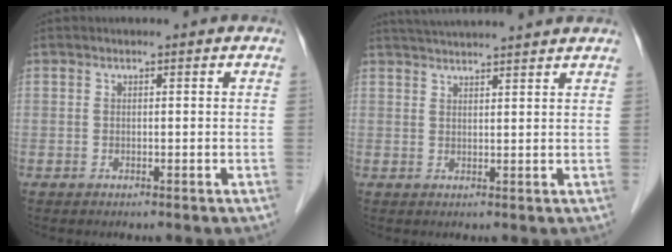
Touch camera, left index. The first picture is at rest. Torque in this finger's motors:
{"motor_torque": [-0.61, -0.79, 0.16, 0.02]}